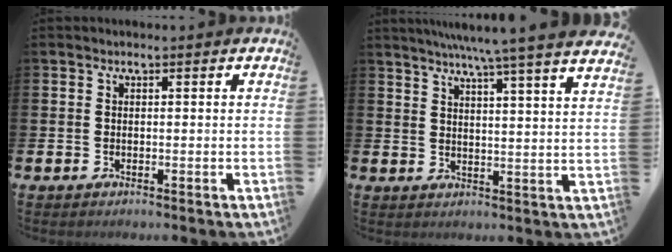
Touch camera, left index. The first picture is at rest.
{"total": 6.4, "force": [5.9, -1.0, 2.3], "torque": [-0.054, -0.038, 0.099]}